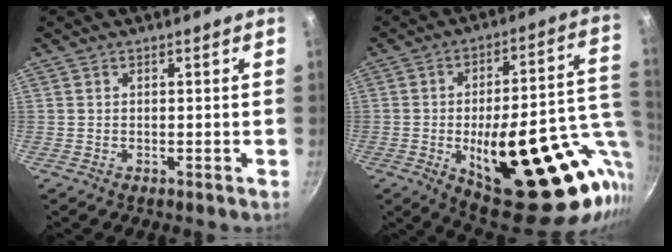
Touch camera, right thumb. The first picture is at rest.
{"total": 30.6, "force": [-6.9, 12.4, 27.1], "torque": [-0.335, 0.008, -0.075]}